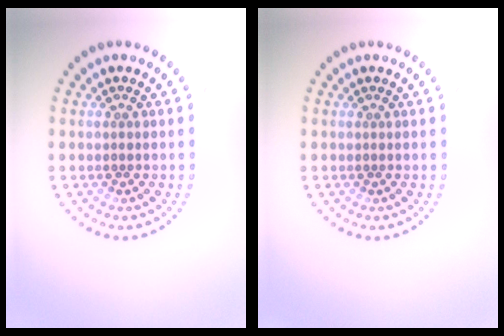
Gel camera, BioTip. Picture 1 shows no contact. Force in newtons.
{"total": 0.0}